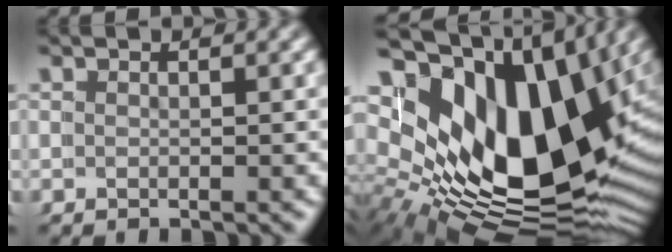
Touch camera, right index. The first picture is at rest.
{"total": 18.8, "force": [1.7, 11.7, 14.5], "torque": [-0.271, -0.045, 0.044]}